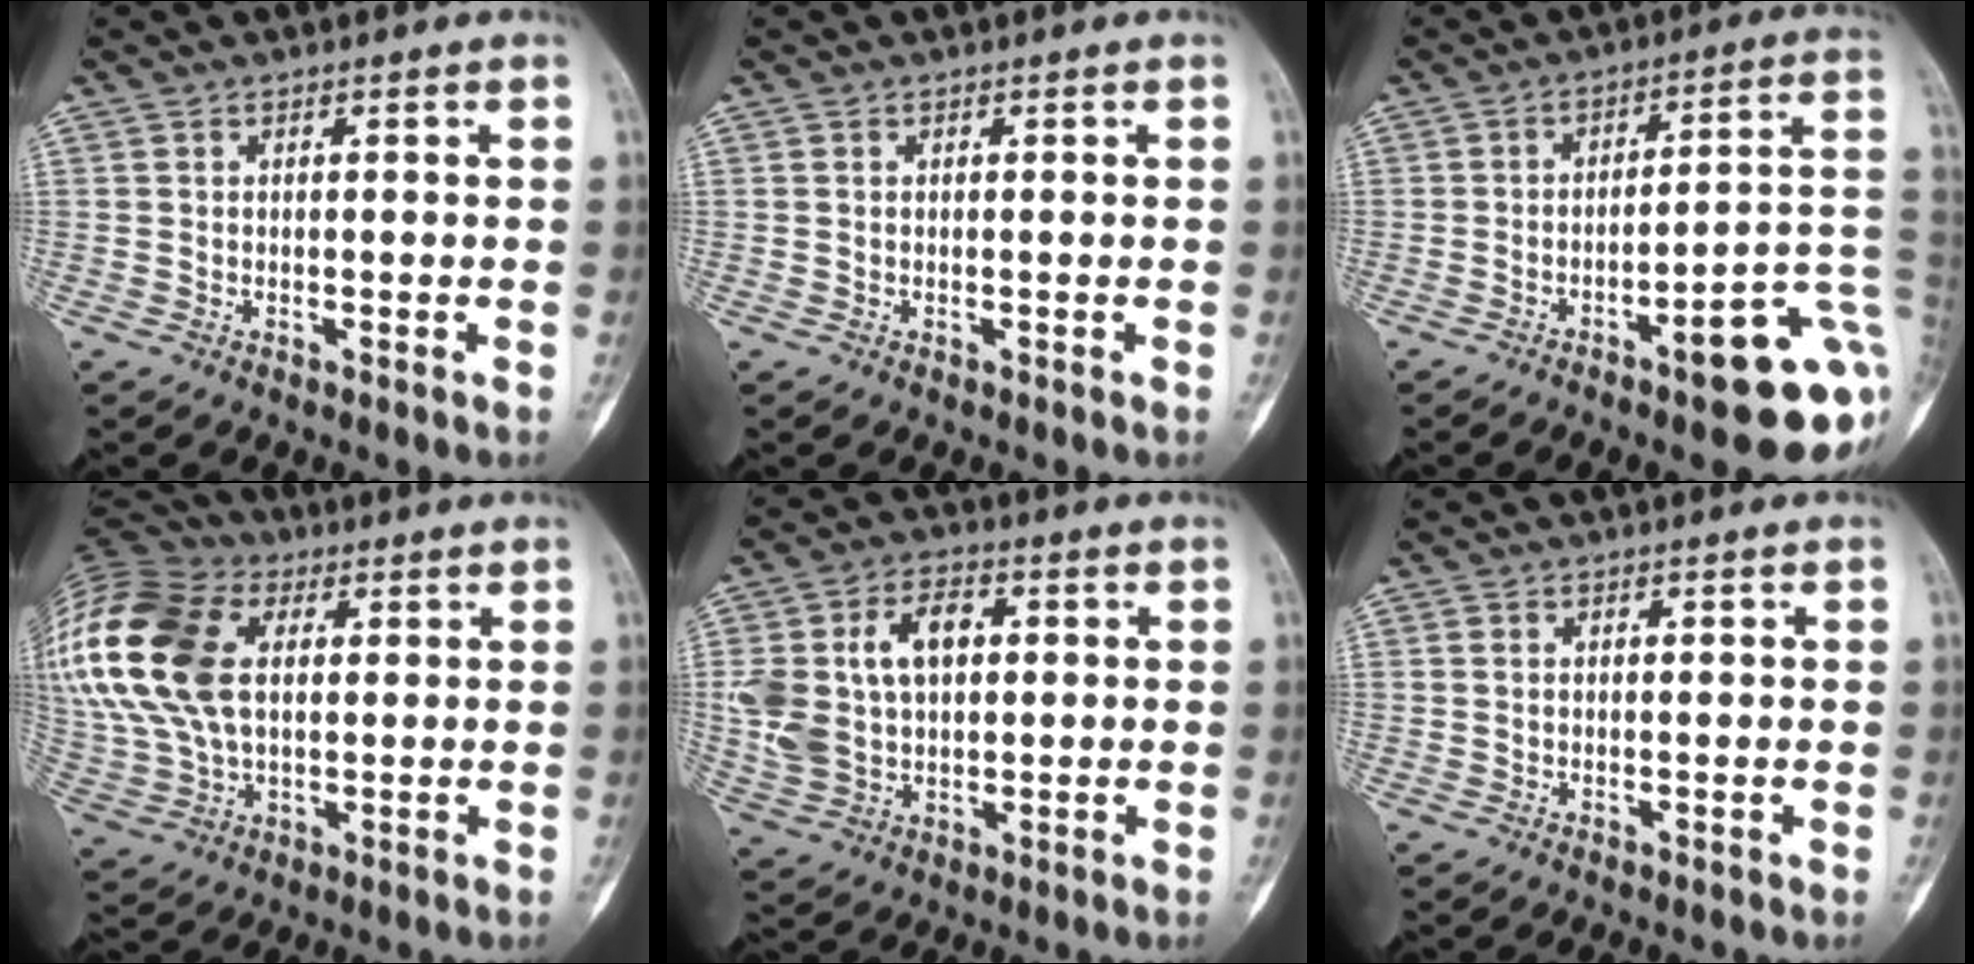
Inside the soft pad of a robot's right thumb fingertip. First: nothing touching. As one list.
[{"total": 0.0}, {"total": 17.7, "force": [-6.4, 4.5, 15.9], "torque": [-0.140, 0.046, -0.076]}, {"total": 26.9, "force": [6.5, 17.3, 19.5], "torque": [-0.469, 0.030, 0.126]}, {"total": 13.4, "force": [2.2, 9.0, 9.8], "torque": [-0.172, 0.013, 0.046]}, {"total": 0.8, "force": [0.2, 0.5, 0.5], "torque": [-0.015, 0.003, 0.006]}]